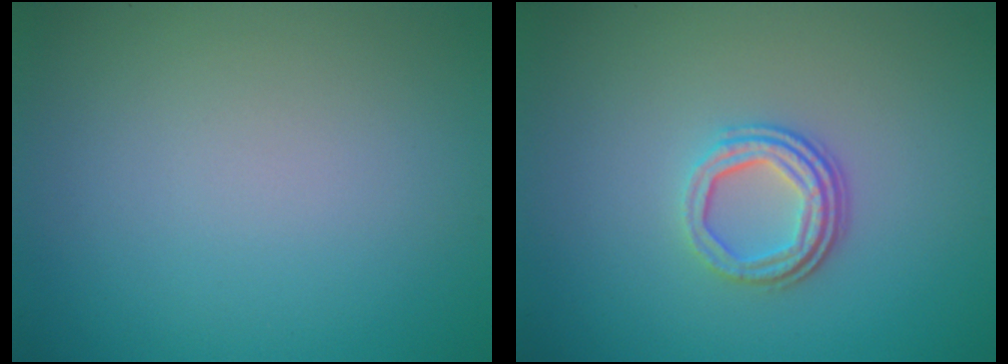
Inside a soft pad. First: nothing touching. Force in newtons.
{"total": 3.2, "press": 2.3, "slide": 2.1}